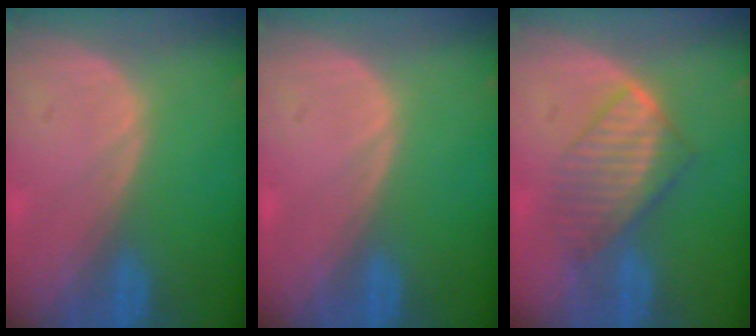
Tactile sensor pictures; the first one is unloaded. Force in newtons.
{"total": 0.0}
{"total": 6.7, "press": 6.4, "slide": 1.9}